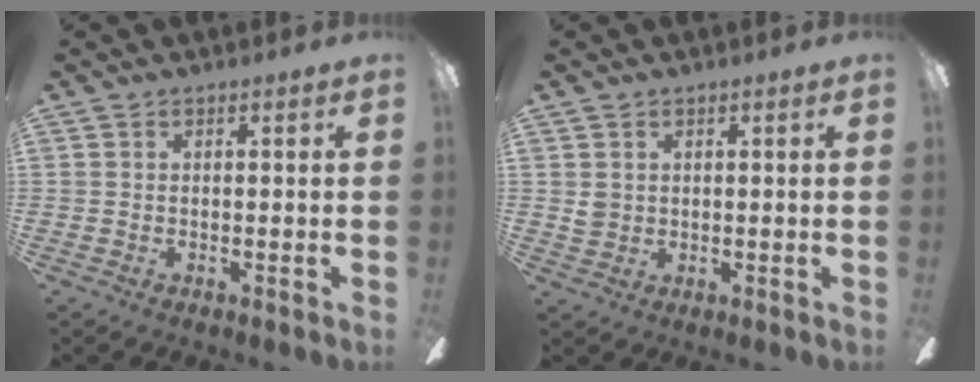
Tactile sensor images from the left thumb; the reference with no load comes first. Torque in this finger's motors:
{"motor_torque": [0.51, 0.50, 0.51, -0.40, 0.00]}